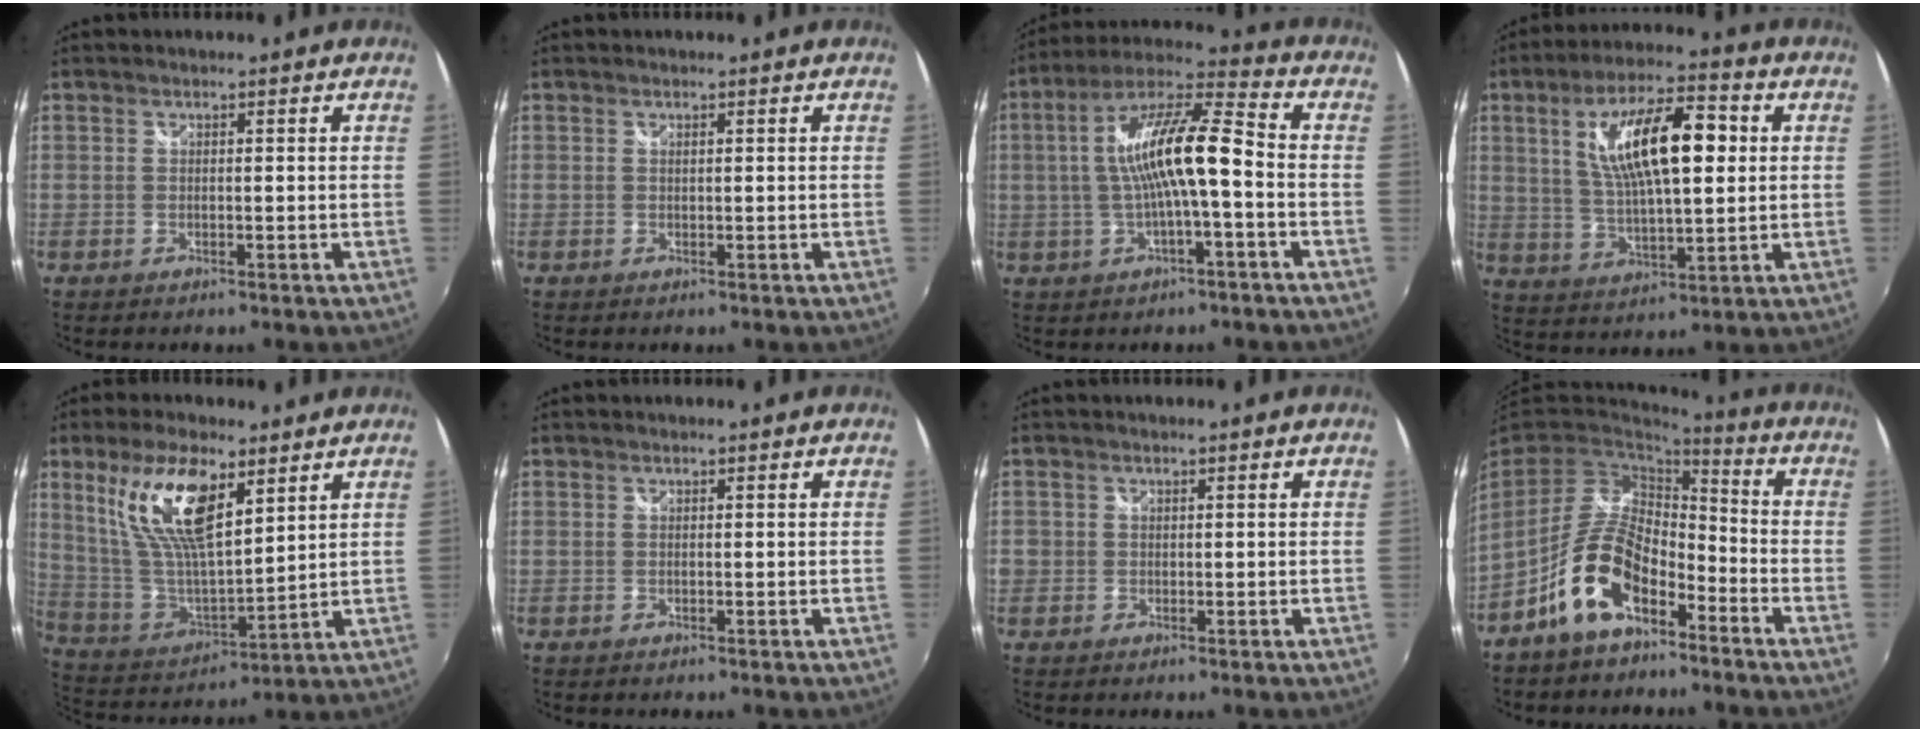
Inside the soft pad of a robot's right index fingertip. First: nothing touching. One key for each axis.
{"total": 0.0}
{"total": 13.5, "fx": -1.2, "fy": 2.4, "fz": 13.2, "tx": -0.245, "ty": 0.022, "tz": -0.018}
{"total": 15.6, "fx": 3.6, "fy": 5.2, "fz": 14.2, "tx": -0.251, "ty": 0.016, "tz": 0.066}
{"total": 16.6, "fx": 8.7, "fy": 6.0, "fz": 12.9, "tx": -0.248, "ty": 0.006, "tz": 0.180}
{"total": 0.0}
{"total": 1.9, "fx": -0.4, "fy": 1.8, "fz": 0.4, "tx": -0.009, "ty": -0.002, "tz": -0.010}
{"total": 13.1, "fx": -7.5, "fy": 6.5, "fz": 8.6, "tx": -0.175, "ty": 0.006, "tz": -0.136}